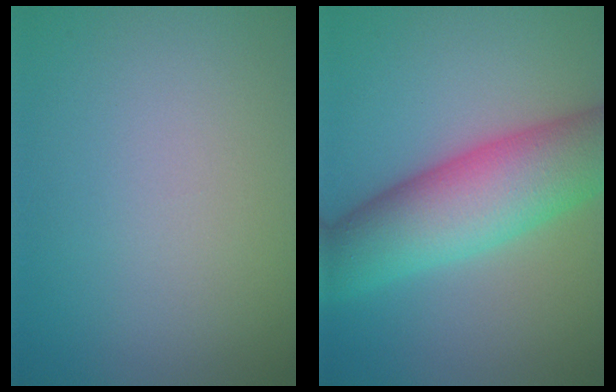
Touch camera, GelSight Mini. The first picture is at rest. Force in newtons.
{"total": 9.9, "press": 9.9, "slide": 0.1}